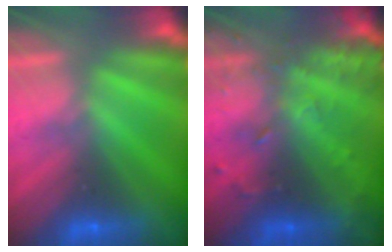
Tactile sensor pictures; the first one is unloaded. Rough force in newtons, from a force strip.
{"total": 8.3}